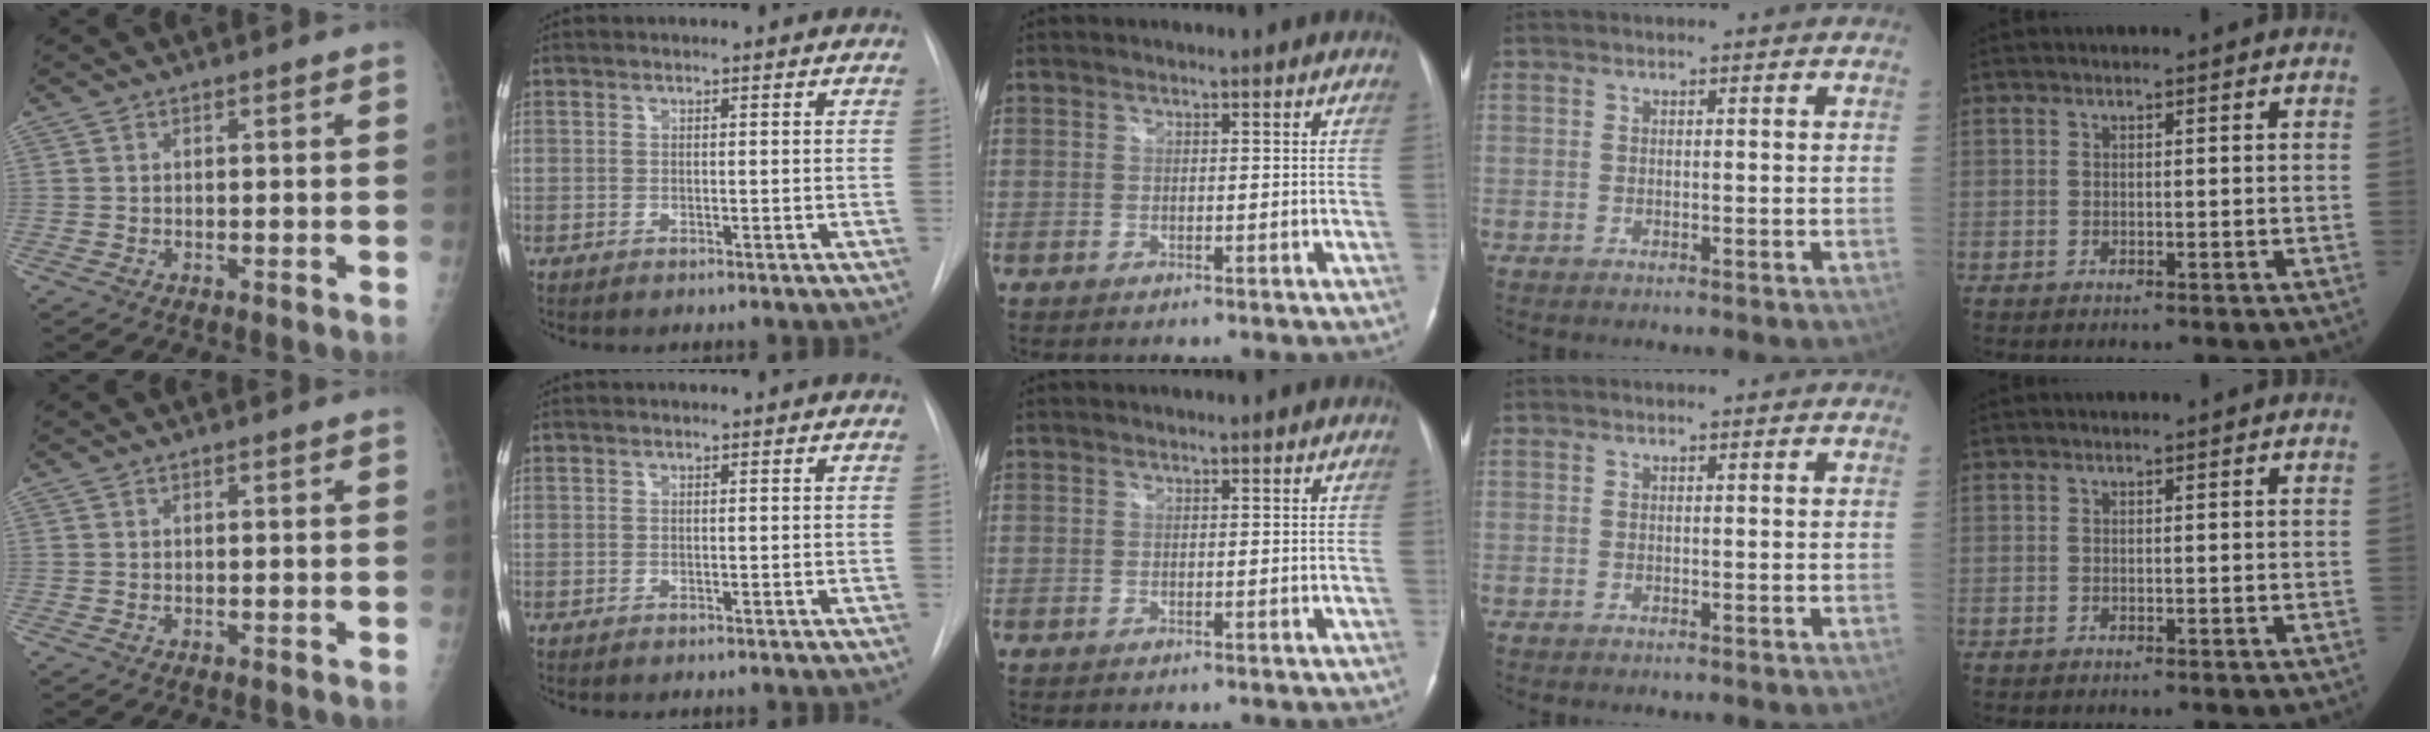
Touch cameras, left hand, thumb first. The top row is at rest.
{}